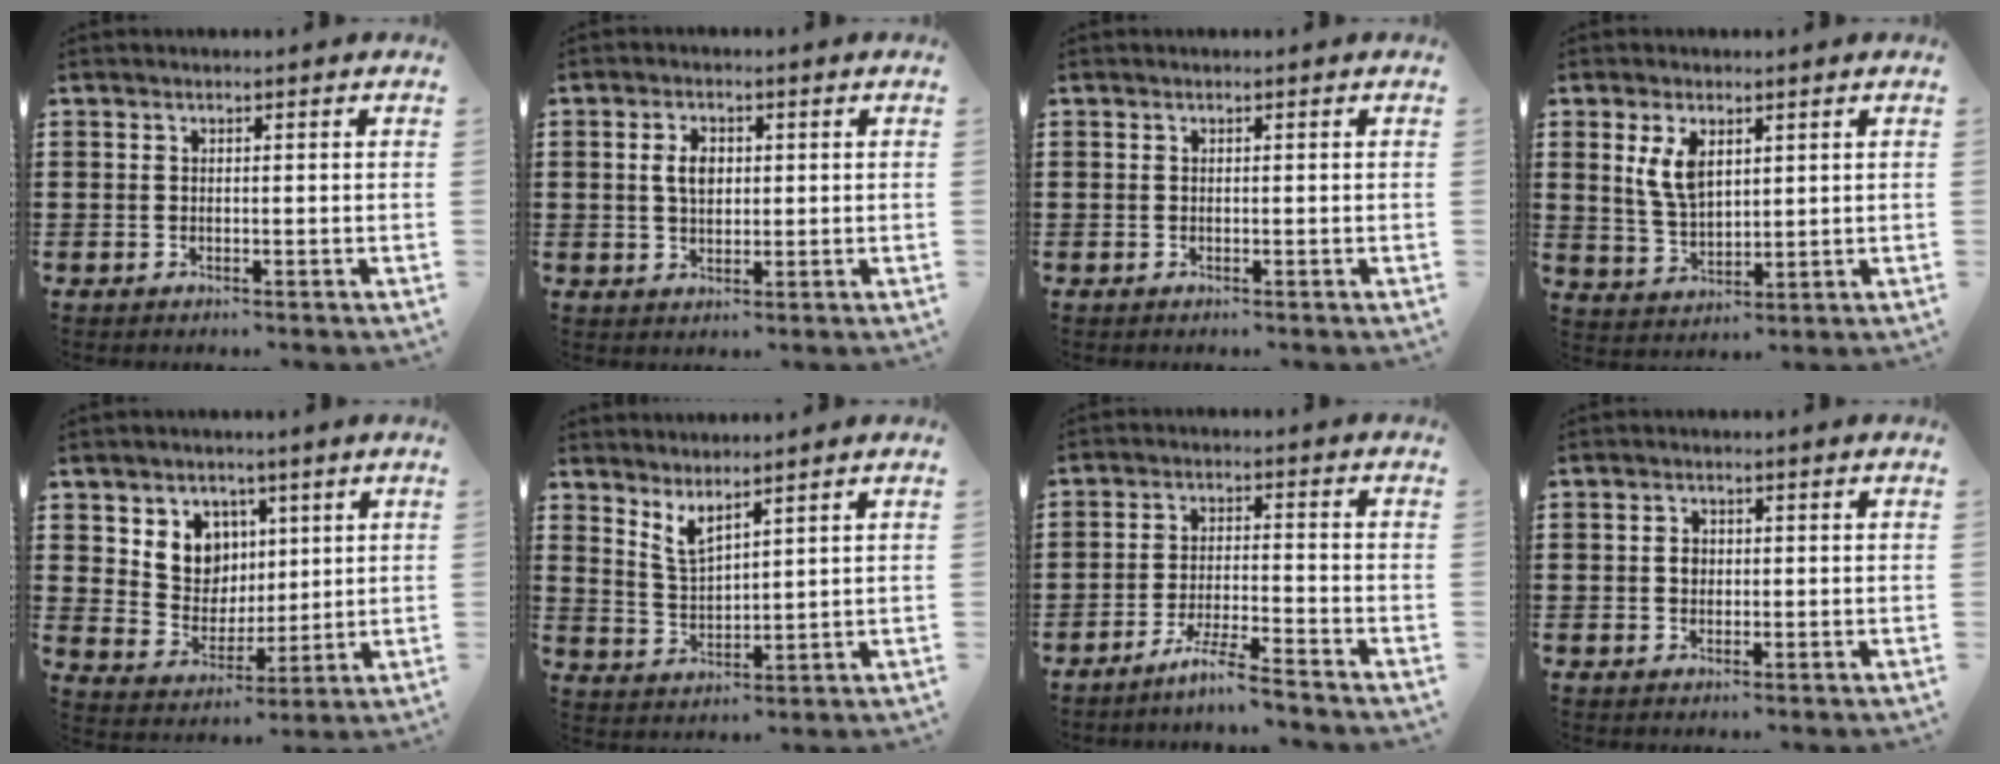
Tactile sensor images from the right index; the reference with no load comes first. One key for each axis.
{"total": 3.7, "fx": 0.6, "fy": 2.2, "fz": 3.0, "tx": -0.063, "ty": 0.012, "tz": 0.008}
{"total": 0.0}
{"total": 5.9, "fx": 2.4, "fy": 3.1, "fz": 4.4, "tx": -0.104, "ty": 0.004, "tz": 0.041}
{"total": 7.5, "fx": 3.3, "fy": 6.5, "fz": 1.8, "tx": -0.056, "ty": -0.002, "tz": 0.062}
{"total": 3.7, "fx": 3.1, "fy": 0.8, "fz": 1.8, "tx": -0.045, "ty": -0.006, "tz": 0.058}
{"total": 5.2, "fx": -4.8, "fy": -0.5, "fz": 2.1, "tx": -0.050, "ty": -0.012, "tz": -0.094}
{"total": 1.7, "fx": 0.1, "fy": 1.3, "fz": 1.0, "tx": -0.022, "ty": 0.007, "tz": 0.000}